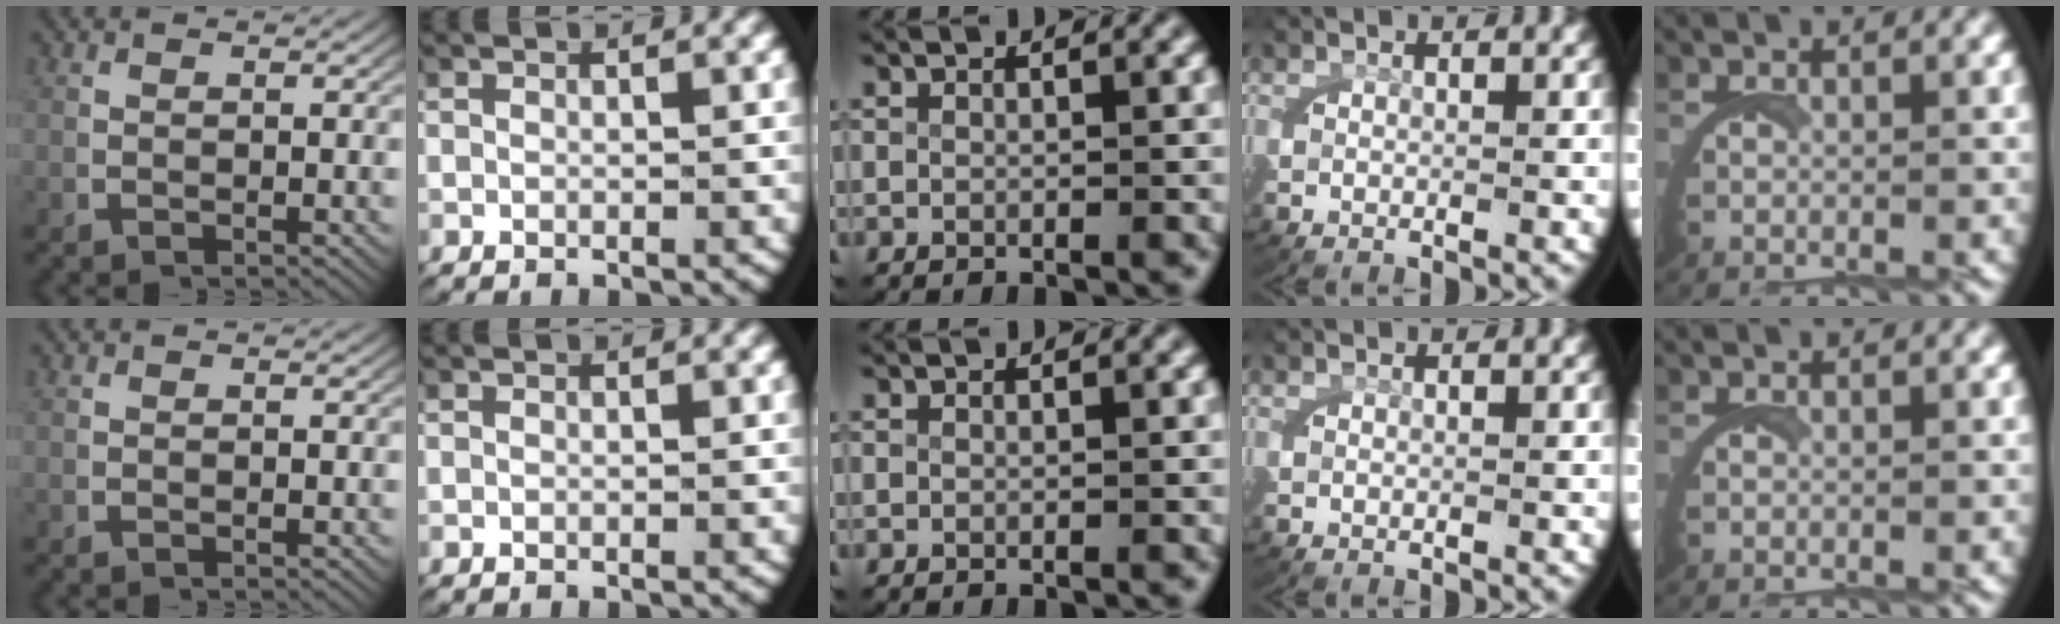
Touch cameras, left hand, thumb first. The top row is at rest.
{}